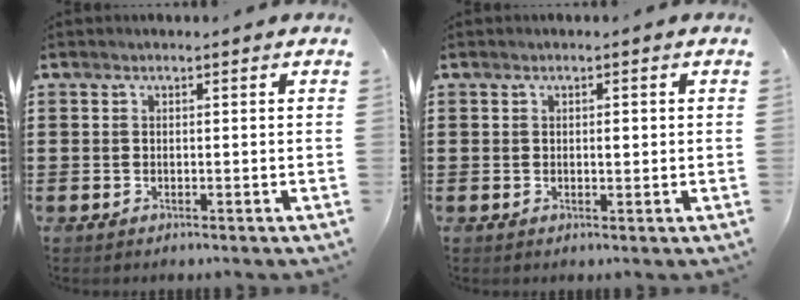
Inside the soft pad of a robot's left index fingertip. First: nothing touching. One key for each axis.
{"total": 1.2, "fx": 0.2, "fy": 0.5, "fz": 1.1, "tx": -0.013, "ty": 0.001, "tz": 0.001}